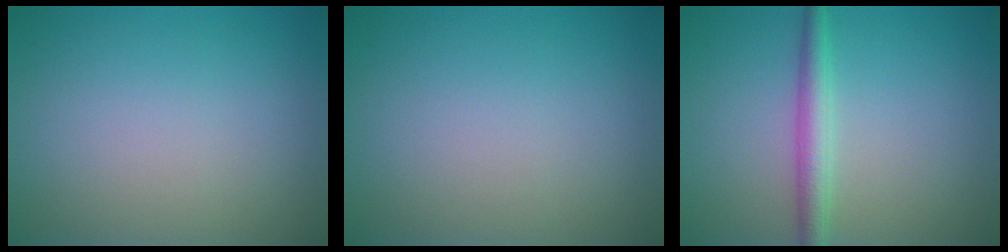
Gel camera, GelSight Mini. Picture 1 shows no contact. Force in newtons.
{"total": 0.0}
{"total": 2.7, "press": 2.7, "slide": 0.0}